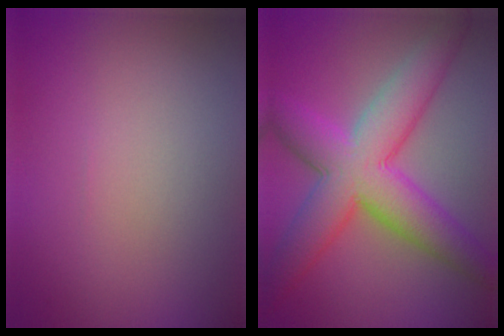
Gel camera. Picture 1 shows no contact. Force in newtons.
{"total": 9.4, "press": 9.4, "slide": 0.2}